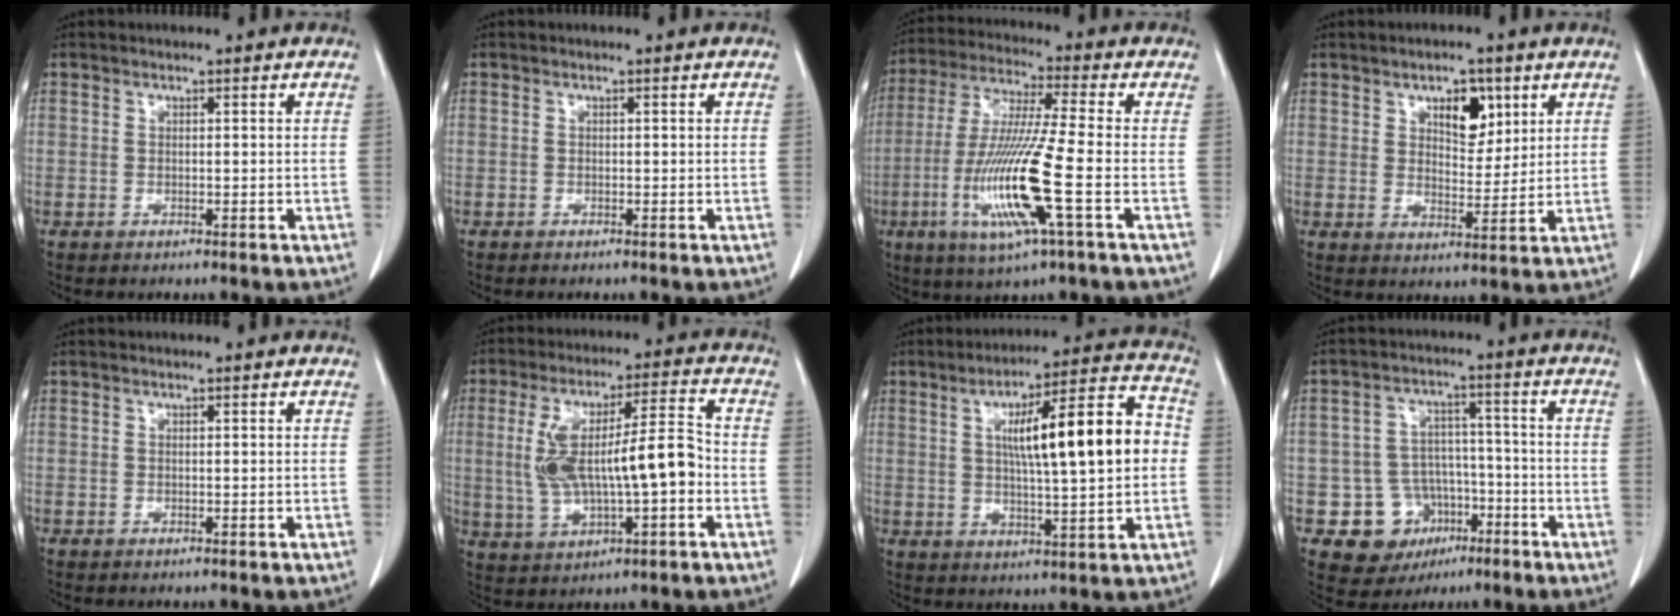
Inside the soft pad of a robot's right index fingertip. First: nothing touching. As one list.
[{"total": 0.0}, {"total": 15.0, "force": [-4.4, -0.2, 14.4], "torque": [-0.301, -0.021, -0.086]}, {"total": 6.2, "force": [3.1, 3.1, 4.4], "torque": [-0.066, 0.002, 0.051]}, {"total": 0.0}, {"total": 13.4, "force": [-1.0, 3.3, 13.0], "torque": [-0.246, 0.026, -0.006]}, {"total": 16.1, "force": [1.7, 2.3, 15.8], "torque": [-0.240, 0.031, 0.027]}, {"total": 9.3, "force": [-3.9, 8.2, 2.1], "torque": [-0.025, 0.031, -0.047]}]